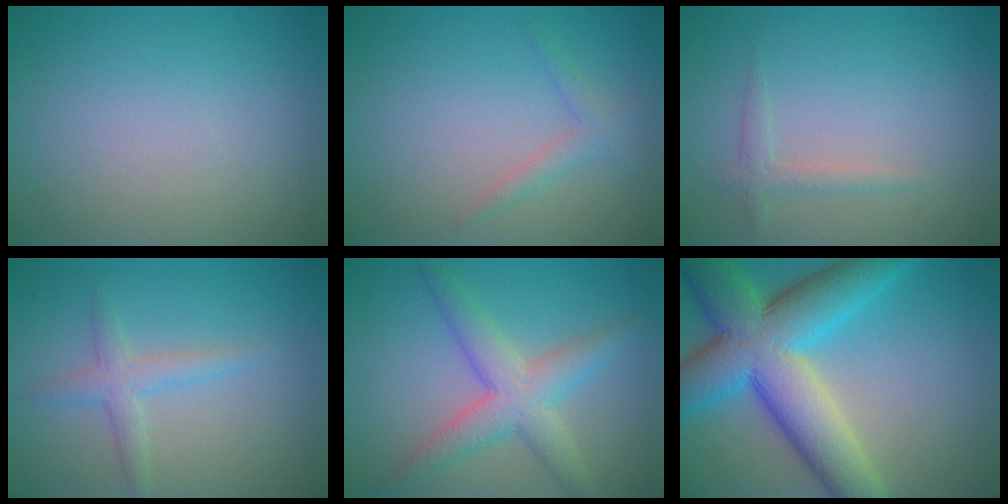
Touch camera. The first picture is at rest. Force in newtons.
{"total": 1.4, "press": 1.4, "slide": 0.1}
{"total": 1.3, "press": 1.3, "slide": 0.1}
{"total": 2.1, "press": 2.1, "slide": 0.1}
{"total": 4.8, "press": 4.8, "slide": 0.3}
{"total": 10.7, "press": 10.7, "slide": 0.8}